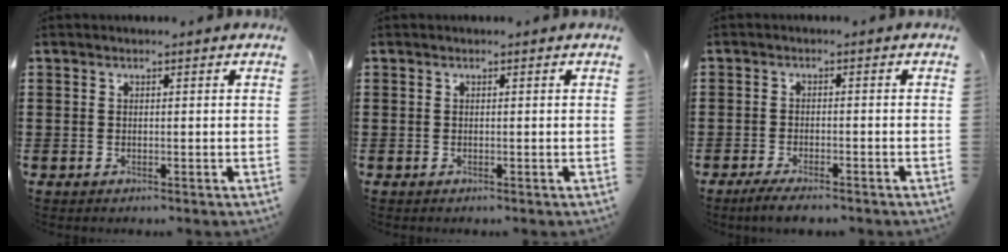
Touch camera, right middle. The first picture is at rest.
{"total": 0.0}
{"total": 2.6, "force": [-2.5, 0.2, 0.8], "torque": [-0.021, 0.001, -0.053]}